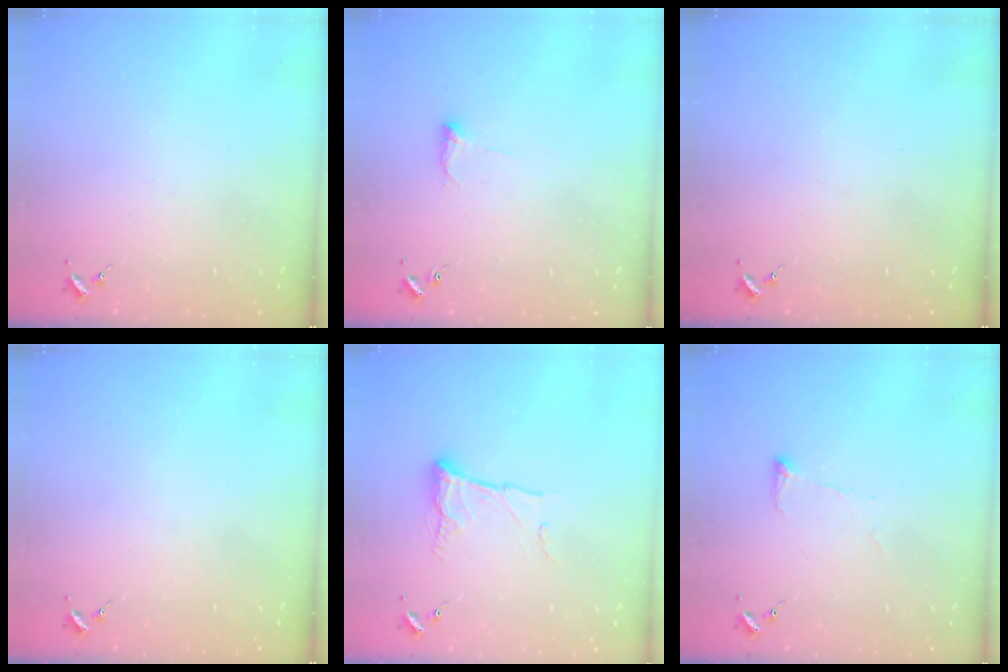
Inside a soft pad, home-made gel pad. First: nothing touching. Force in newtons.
{"total": 6.2, "press": 6.2, "slide": 0.9}
{"total": 0.0}
{"total": 0.0}
{"total": 10.7, "press": 10.7, "slide": 0.6}
{"total": 5.8, "press": 5.7, "slide": 1.0}